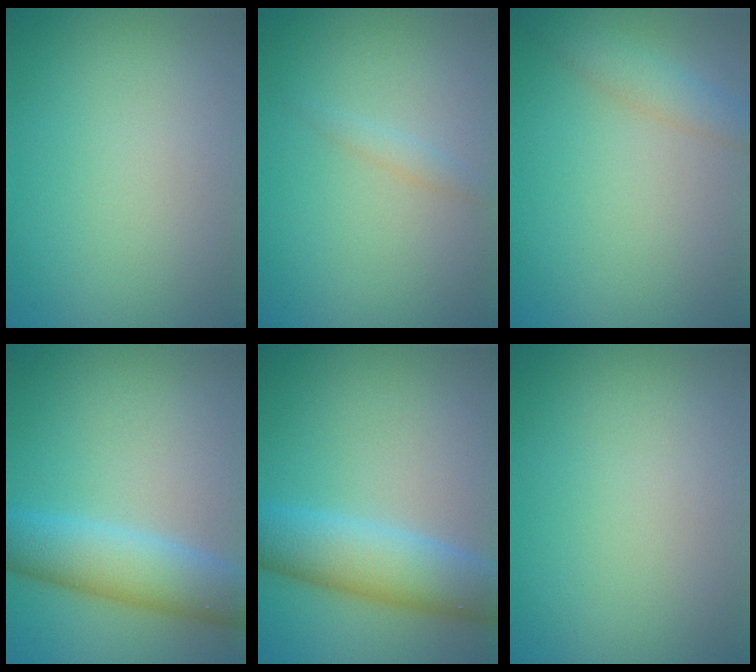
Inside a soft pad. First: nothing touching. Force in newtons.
{"total": 1.0, "press": 1.0, "slide": 0.1}
{"total": 2.1, "press": 2.1, "slide": 0.1}
{"total": 6.3, "press": 6.3, "slide": 0.3}
{"total": 6.9, "press": 6.9, "slide": 0.1}
{"total": 0.0}